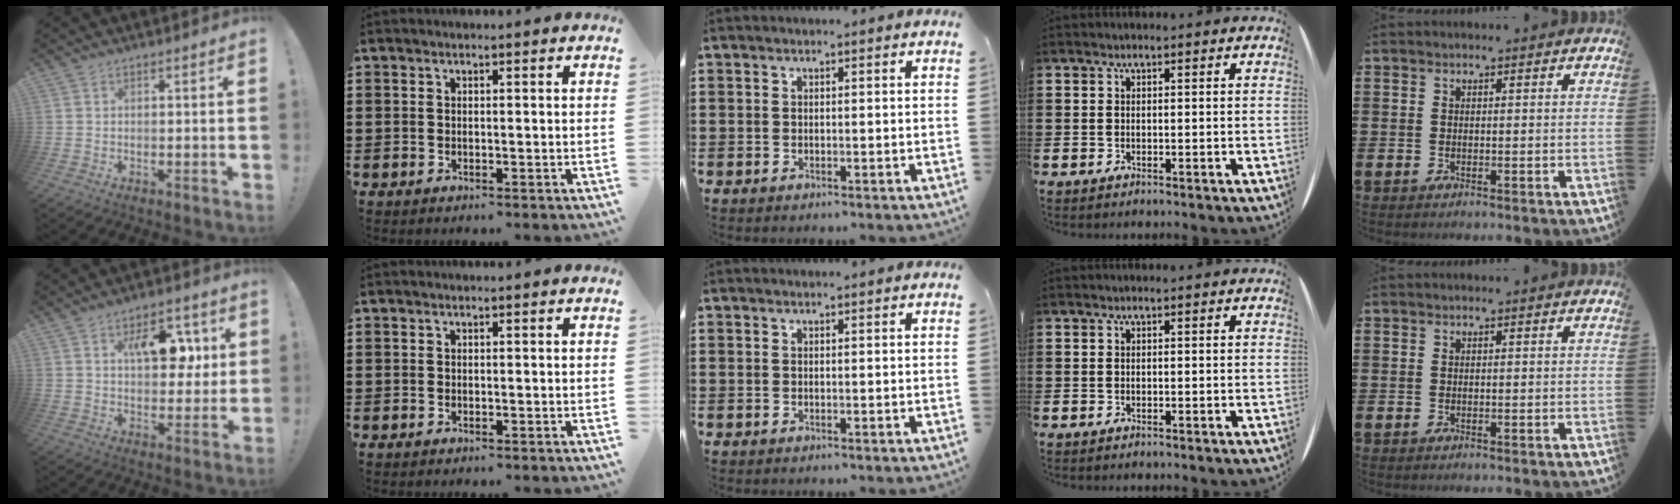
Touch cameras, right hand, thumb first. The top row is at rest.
{"thumb": {"total": 12.2, "force": [4.4, 7.5, 8.5], "torque": [-0.106, -0.004, 0.076]}}